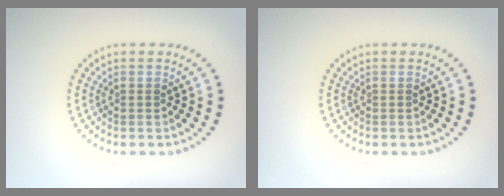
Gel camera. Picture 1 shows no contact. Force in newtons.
{"total": 0.0}